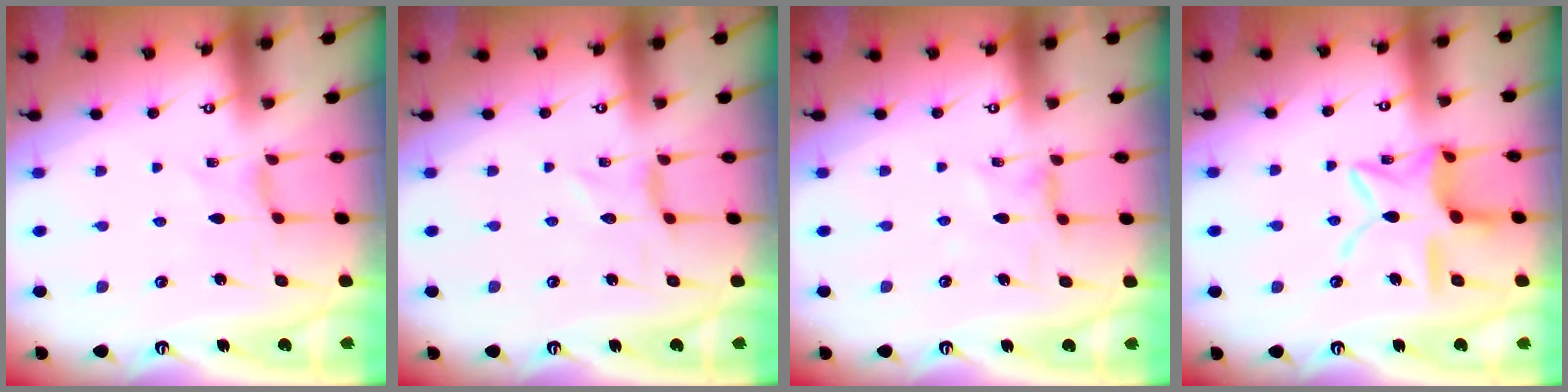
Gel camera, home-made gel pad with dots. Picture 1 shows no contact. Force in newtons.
{"total": 0.0}
{"total": 1.2, "press": 1.2, "slide": 0.2}
{"total": 14.0, "press": 14.0, "slide": 1.2}